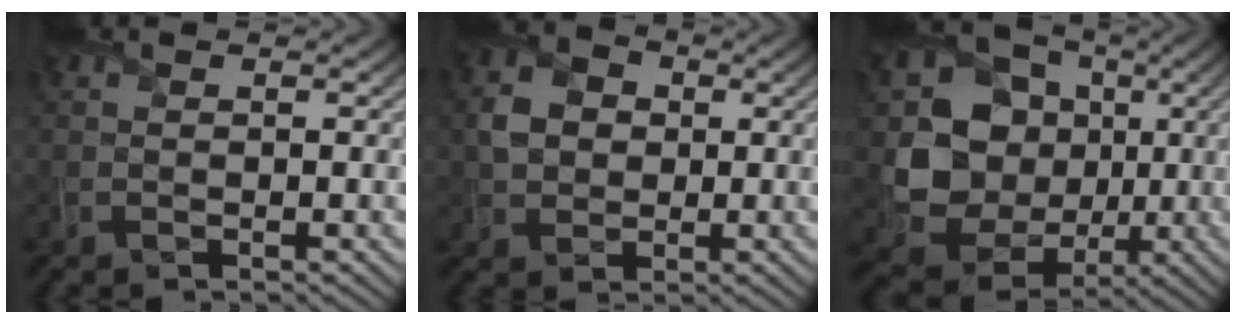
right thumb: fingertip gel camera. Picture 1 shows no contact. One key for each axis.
{"total": 4.6, "fx": 0.2, "fy": 3.8, "fz": 2.5, "tx": -0.057, "ty": 0.006, "tz": -0.005}
{"total": 14.4, "fx": -0.2, "fy": 12.7, "fz": 6.7, "tx": -0.176, "ty": -0.034, "tz": -0.004}